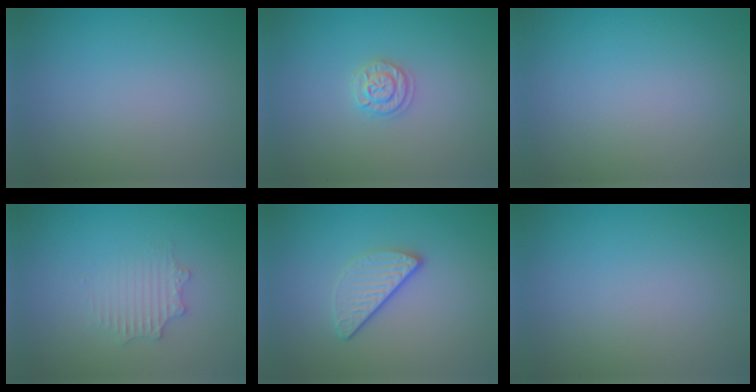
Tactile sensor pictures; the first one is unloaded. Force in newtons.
{"total": 1.7, "press": 1.7, "slide": 0.2}
{"total": 0.0}
{"total": 2.2, "press": 2.2, "slide": 0.4}
{"total": 3.0, "press": 2.3, "slide": 1.9}
{"total": 0.0}